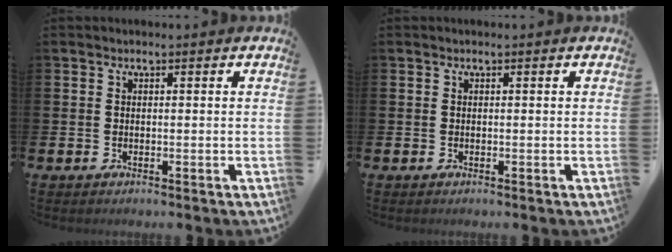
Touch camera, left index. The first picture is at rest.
{"total": 0.0}